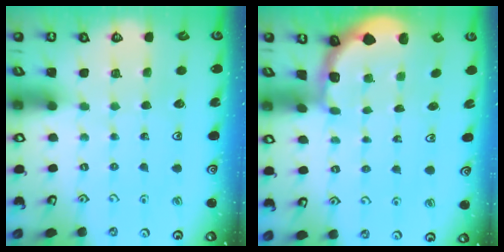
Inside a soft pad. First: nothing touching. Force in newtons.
{"total": 1.7, "press": 1.7, "slide": 0.4}